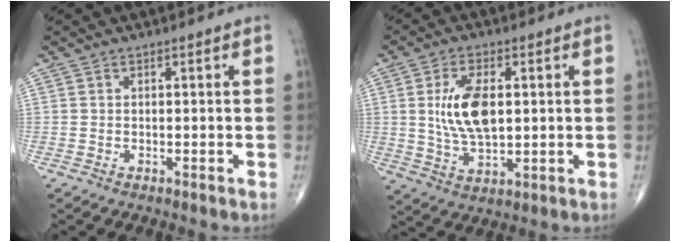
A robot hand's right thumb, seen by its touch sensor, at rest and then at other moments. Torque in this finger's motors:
{"motor_torque": [0.16, 0.18, 0.33, 0.20, 0.23]}